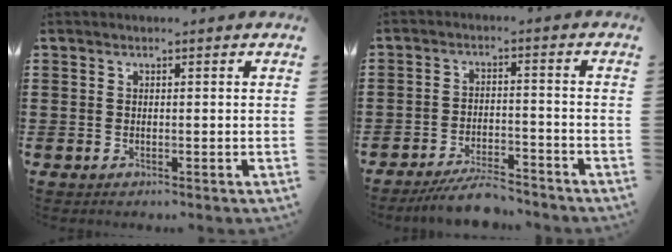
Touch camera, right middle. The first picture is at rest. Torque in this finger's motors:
{"motor_torque": [1.58, 0.56, 0.24, 0.07]}